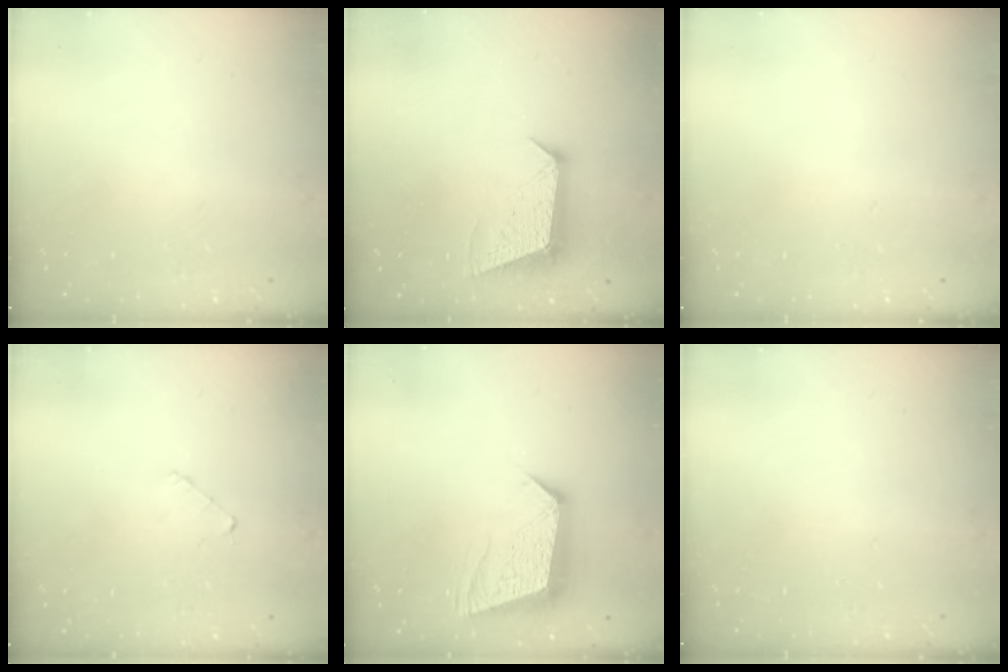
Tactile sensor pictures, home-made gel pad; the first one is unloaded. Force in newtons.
{"total": 9.5, "press": 9.5, "slide": 0.3}
{"total": 0.0}
{"total": 3.6, "press": 3.5, "slide": 0.3}
{"total": 11.6, "press": 11.6, "slide": 1.1}
{"total": 0.0}